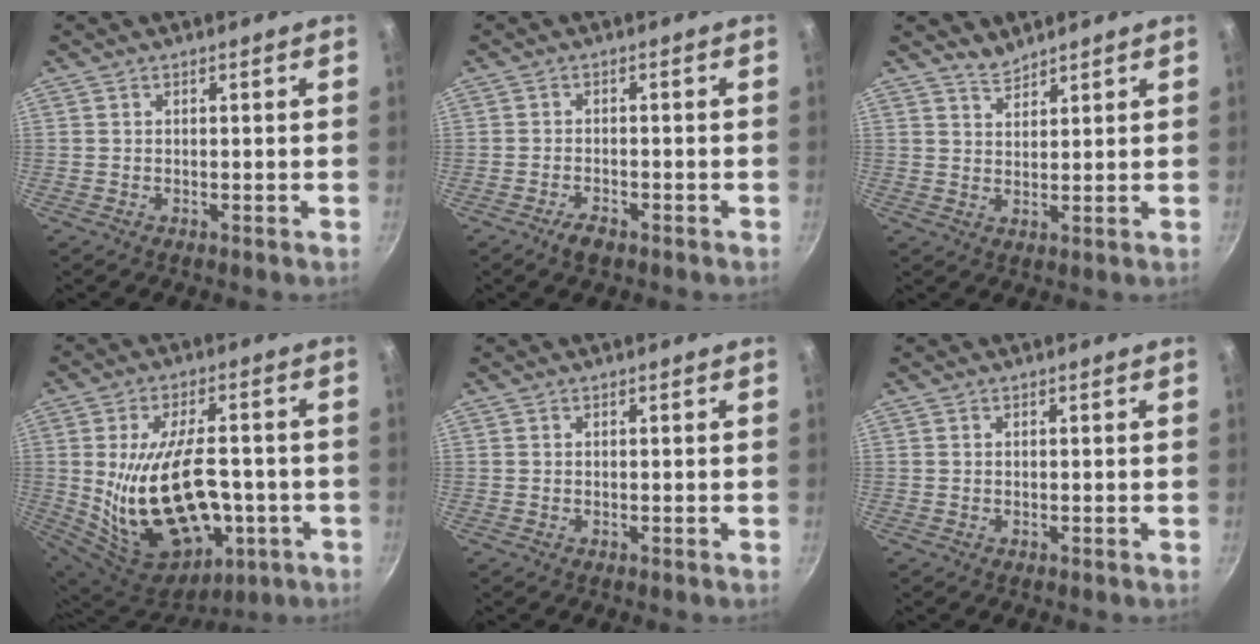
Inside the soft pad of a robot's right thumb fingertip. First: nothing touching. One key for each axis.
{"total": 2.9, "fx": -2.0, "fy": 1.2, "fz": 1.8, "tx": -0.034, "ty": 0.014, "tz": -0.036}
{"total": 2.7, "fx": 2.6, "fy": 0.7, "fz": 0.4, "tx": -0.002, "ty": -0.014, "tz": 0.050}
{"total": 24.8, "fx": -3.5, "fy": 14.1, "fz": 20.1, "tx": -0.343, "ty": 0.004, "tz": -0.027}
{"total": 0.0}
{"total": 0.0}